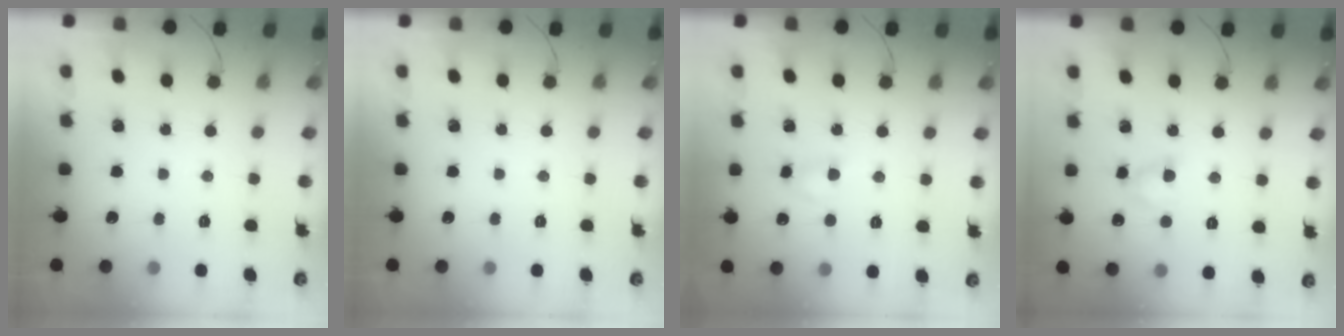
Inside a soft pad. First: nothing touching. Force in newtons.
{"total": 0.0}
{"total": 3.1, "press": 2.8, "slide": 1.3}
{"total": 3.7, "press": 3.5, "slide": 1.1}